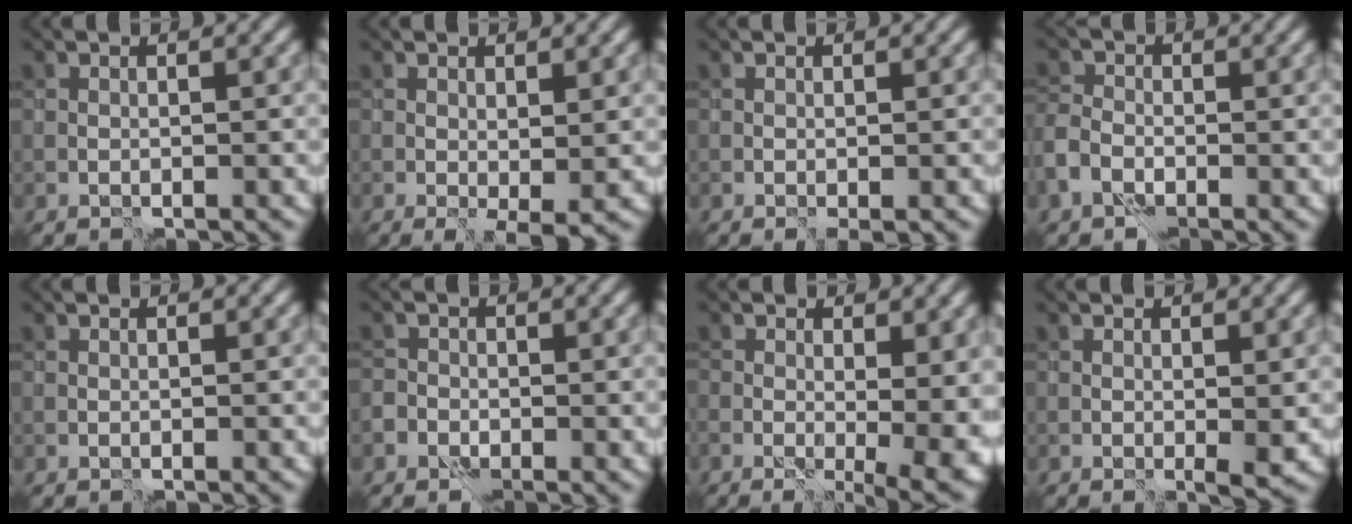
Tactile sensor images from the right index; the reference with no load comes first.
{"total": 2.1, "force": [-0.2, 0.7, 2.0], "torque": [-0.031, -0.008, 0.000]}
{"total": 0.6, "force": [-0.2, 0.1, 0.6], "torque": [-0.011, -0.005, 0.000]}
{"total": 2.2, "force": [-1.3, 1.3, 1.2], "torque": [-0.026, 0.004, -0.038]}
{"total": 0.0}
{"total": 1.3, "force": [-0.8, 1.0, 0.2], "torque": [0.012, 0.006, -0.022]}
{"total": 9.1, "force": [-1.0, 4.5, 7.9], "torque": [-0.084, -0.013, -0.005]}
{"total": 1.7, "force": [-0.1, 0.3, 1.6], "torque": [-0.022, -0.006, -0.002]}